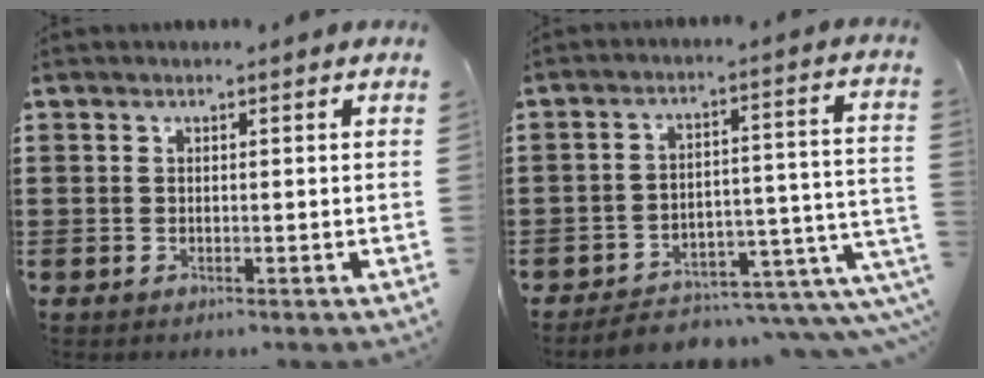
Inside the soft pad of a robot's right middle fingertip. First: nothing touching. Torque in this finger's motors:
{"motor_torque": [1.37, -0.77, 0.50, 0.13]}